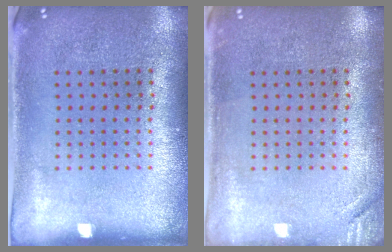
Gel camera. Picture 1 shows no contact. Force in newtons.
{"total": 1.3, "press": 1.3, "slide": 0.3}